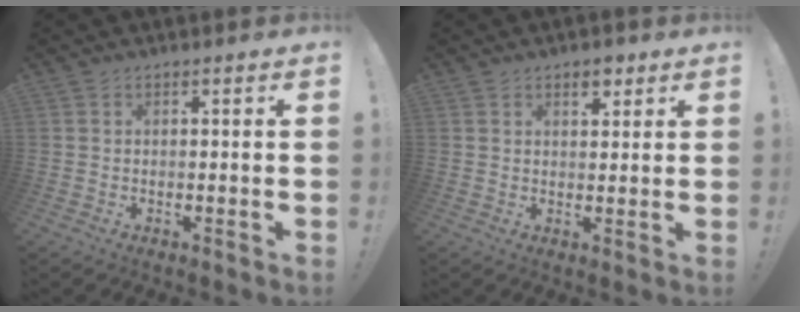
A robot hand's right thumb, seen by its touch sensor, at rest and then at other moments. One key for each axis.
{"total": 4.0, "fx": 2.7, "fy": 2.2, "fz": 2.0, "tx": -0.009, "ty": -0.015, "tz": 0.042}